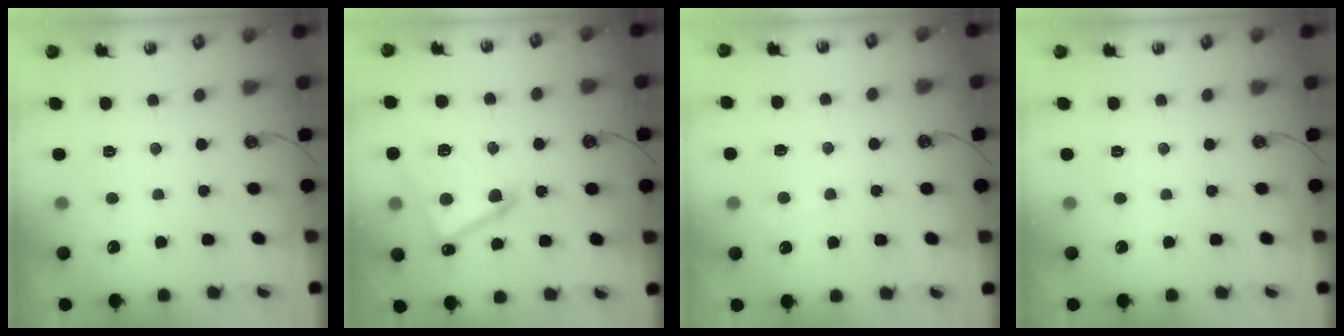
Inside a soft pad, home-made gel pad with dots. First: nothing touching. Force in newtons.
{"total": 12.4, "press": 12.4, "slide": 0.4}
{"total": 1.8, "press": 1.7, "slide": 0.4}
{"total": 0.0}